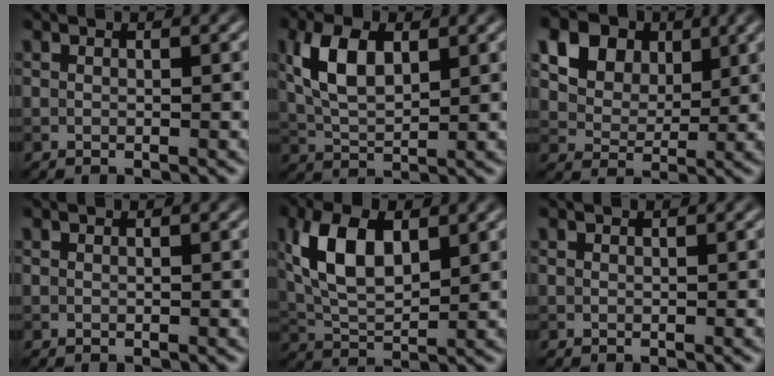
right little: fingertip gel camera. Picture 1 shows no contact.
{"total": 5.3, "force": [1.9, 2.6, 4.2], "torque": [-0.094, 0.006, 0.038]}
{"total": 19.0, "force": [9.1, 14.4, 8.5], "torque": [-0.208, 0.034, 0.147]}
{"total": 0.0}
{"total": 6.6, "force": [2.3, 3.2, 5.3], "torque": [-0.113, 0.008, 0.045]}
{"total": 0.0}